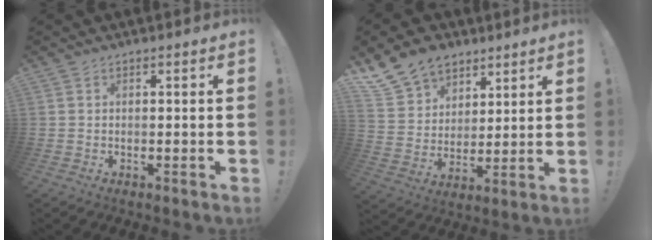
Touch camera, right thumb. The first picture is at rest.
{"total": 13.3, "force": [9.4, 8.8, 3.4], "torque": [-0.065, -0.061, 0.187]}